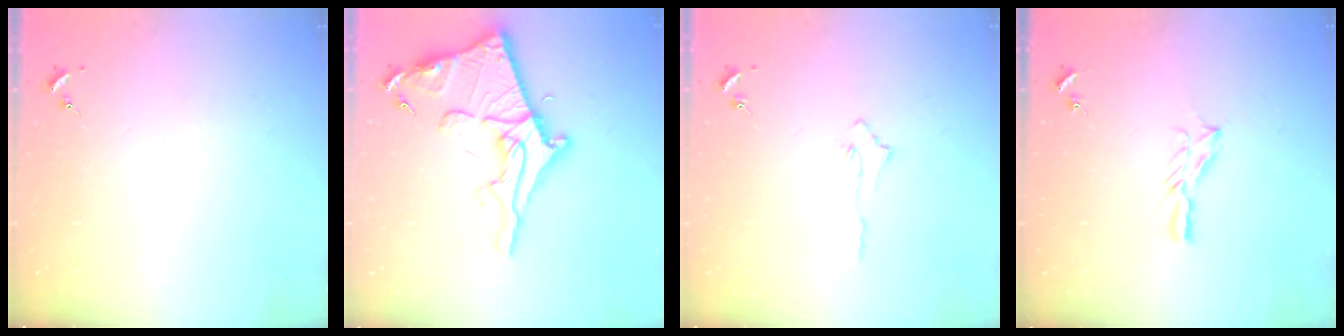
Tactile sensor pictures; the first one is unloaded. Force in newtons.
{"total": 19.1, "press": 19.1, "slide": 1.4}
{"total": 3.2, "press": 3.2, "slide": 0.4}
{"total": 4.7, "press": 4.7, "slide": 0.5}